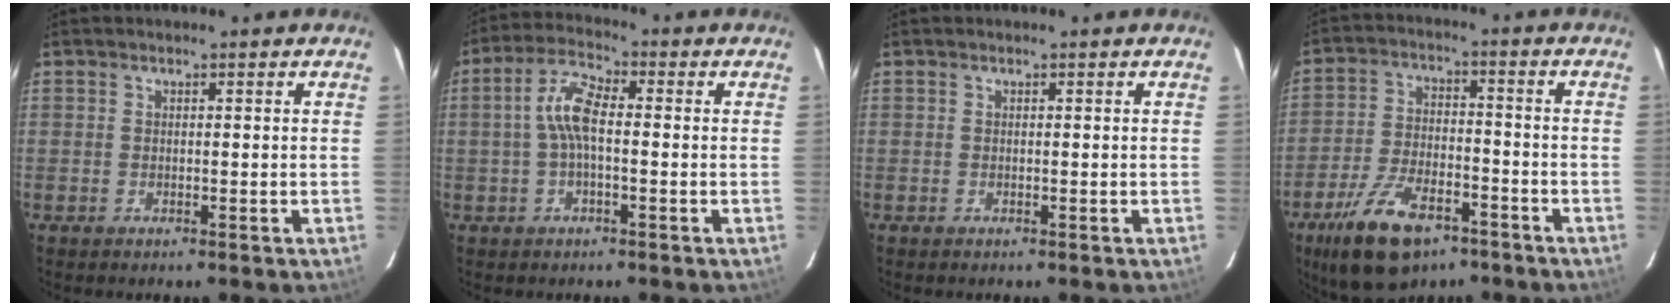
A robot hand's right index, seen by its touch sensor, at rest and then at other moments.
{"total": 6.3, "force": [-0.4, 2.3, 5.9], "torque": [-0.126, 0.019, -0.009]}
{"total": 0.0}
{"total": 14.3, "force": [-9.2, 6.5, 8.8], "torque": [-0.190, -0.014, -0.157]}